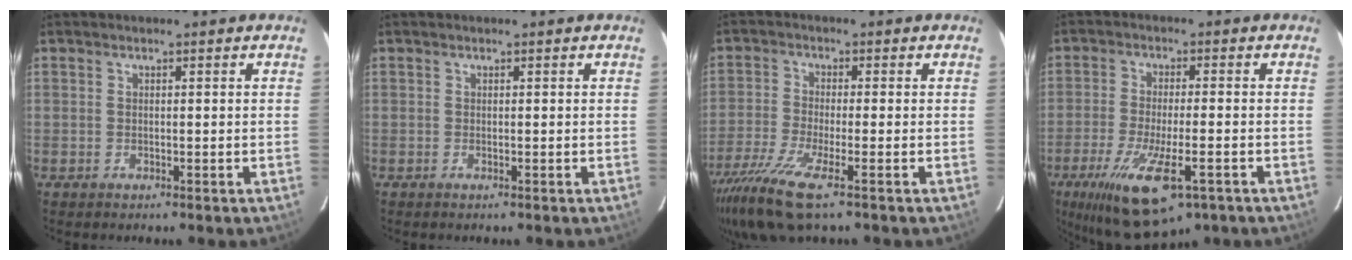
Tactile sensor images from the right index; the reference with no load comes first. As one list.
[{"total": 0.0}, {"total": 10.5, "force": [-7.1, 1.1, 7.6], "torque": [-0.176, -0.040, -0.138]}, {"total": 16.0, "force": [-8.9, 4.8, 12.4], "torque": [-0.249, -0.053, -0.143]}]